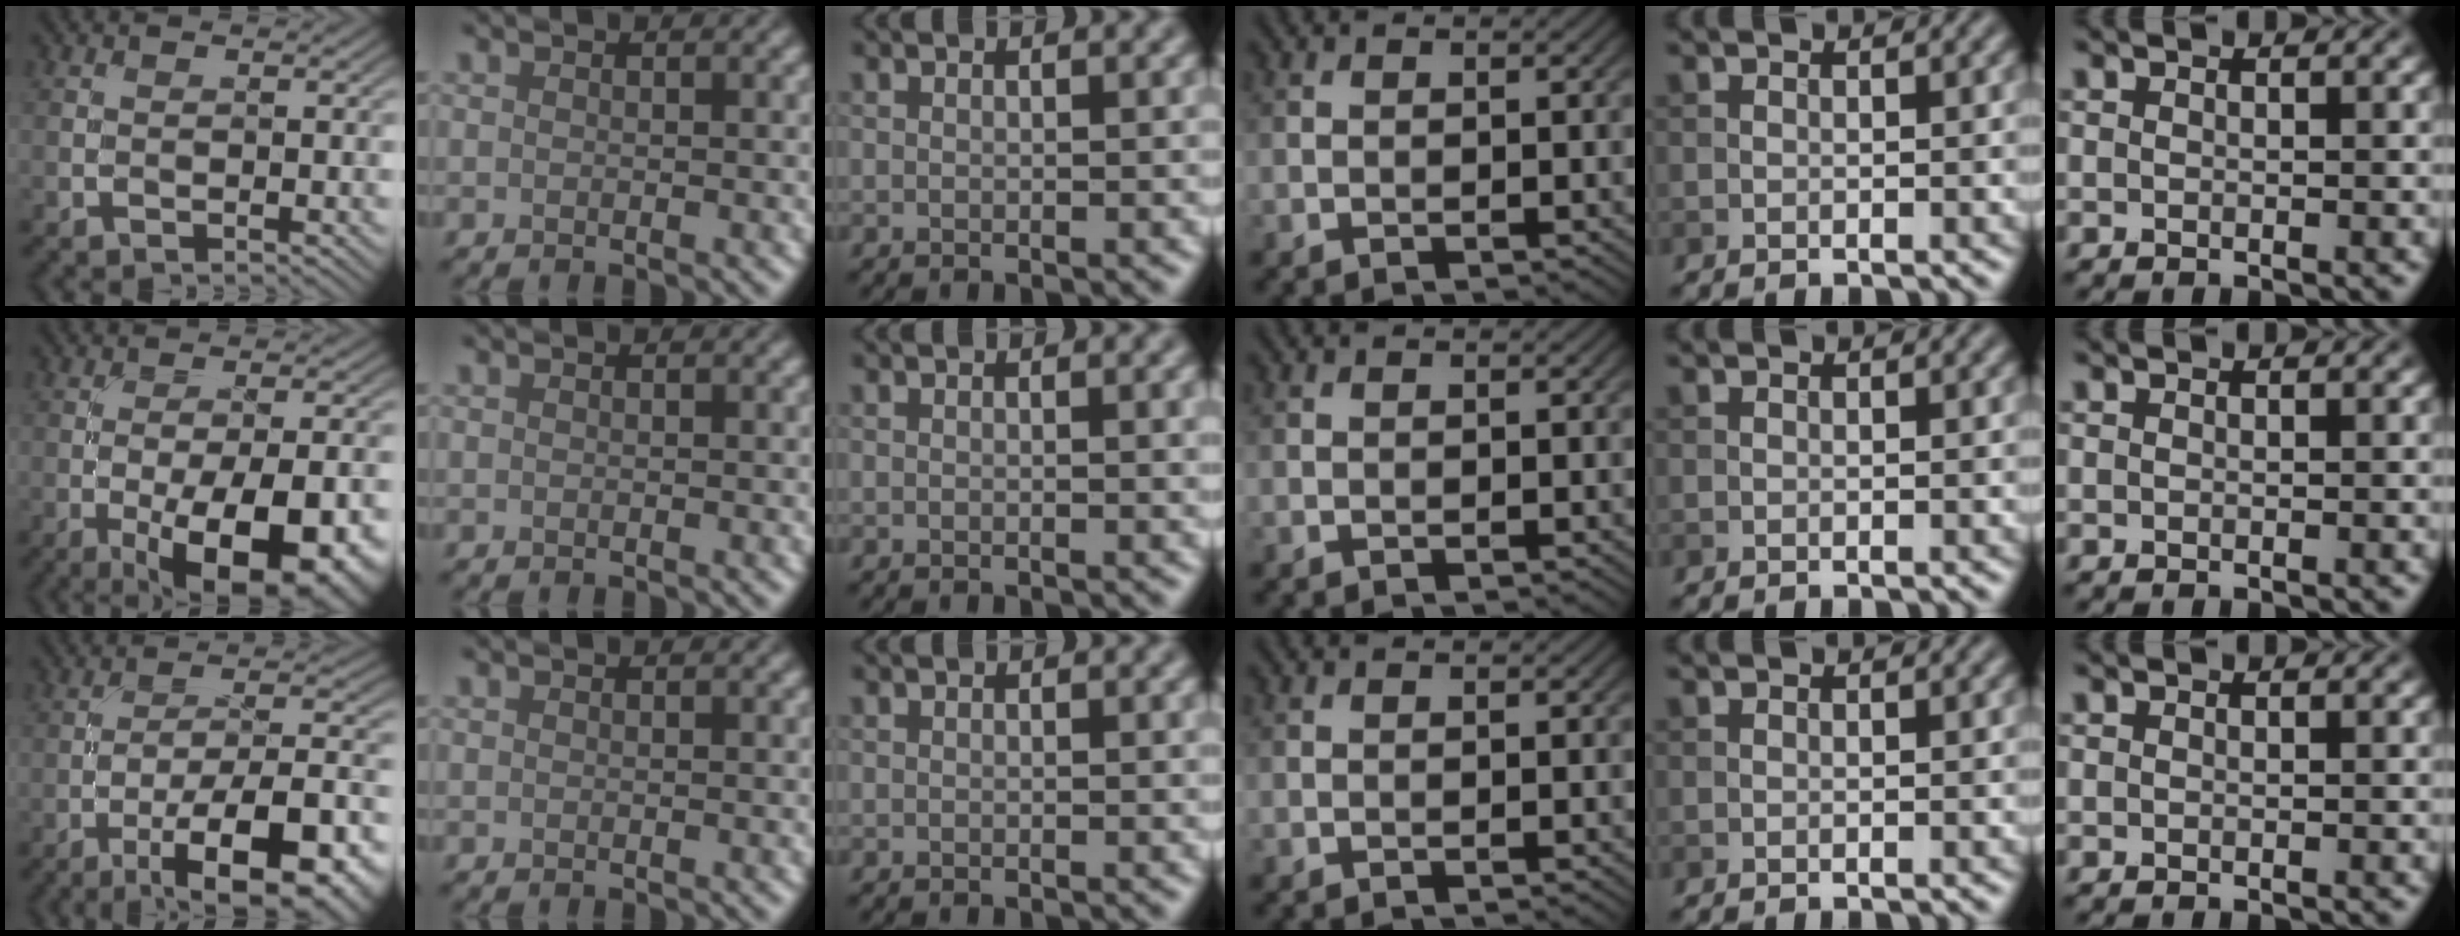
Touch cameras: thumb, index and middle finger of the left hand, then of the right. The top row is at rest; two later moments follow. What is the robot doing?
{"motion": "screw", "object": "medicine bottle"}